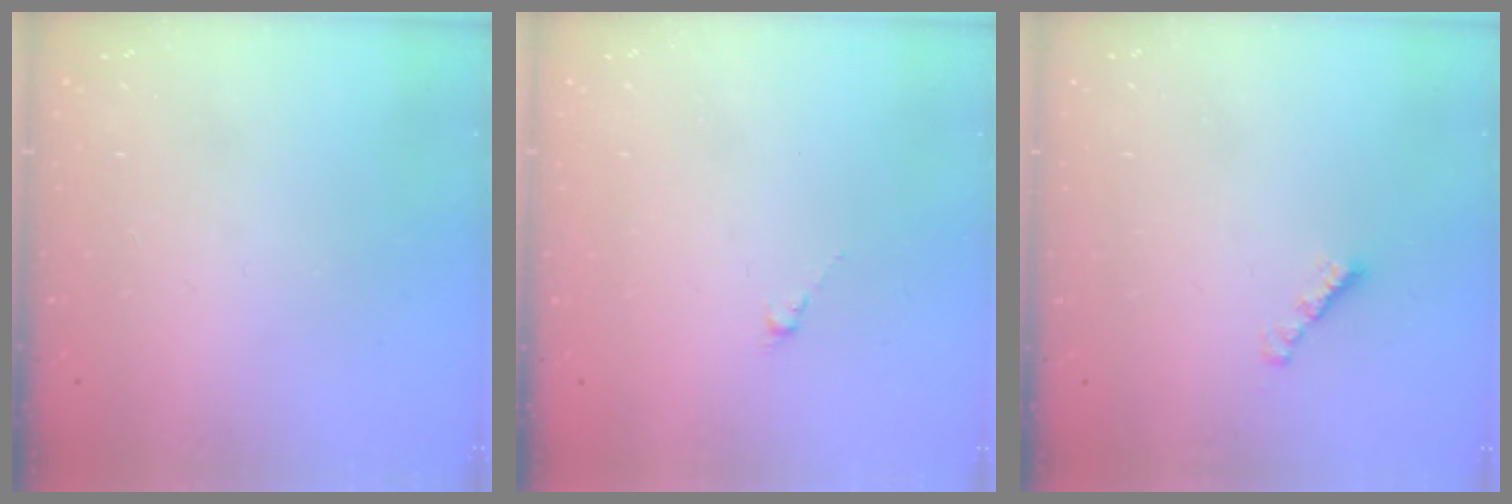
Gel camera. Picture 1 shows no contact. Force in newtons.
{"total": 0.0}
{"total": 2.4, "press": 2.4, "slide": 0.4}